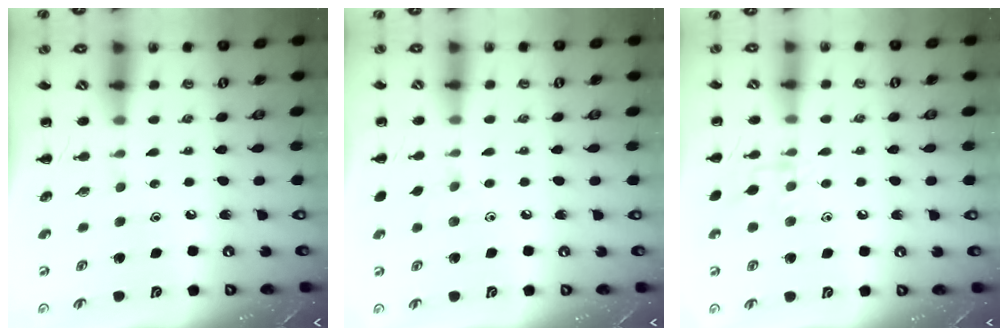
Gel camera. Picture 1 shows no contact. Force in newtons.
{"total": 4.1, "press": 3.7, "slide": 1.7}
{"total": 7.8, "press": 7.7, "slide": 1.4}